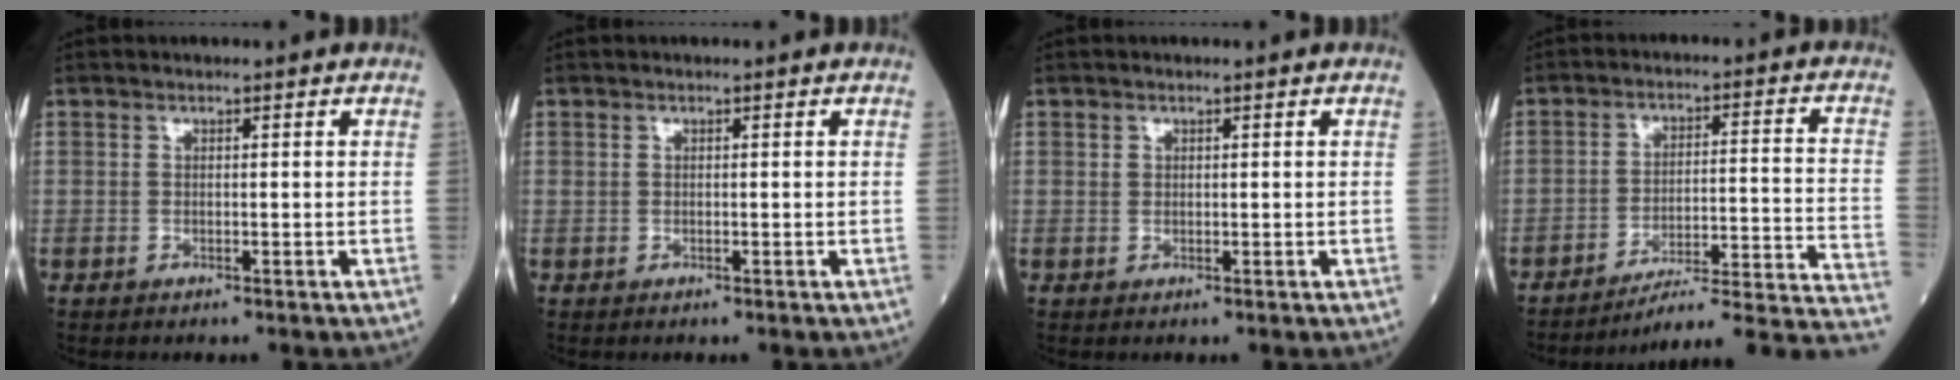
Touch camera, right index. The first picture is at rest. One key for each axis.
{"total": 0.0}
{"total": 0.5, "fx": 0.3, "fy": 0.4, "fz": 0.1, "tx": 0.005, "ty": 0.001, "tz": 0.002}
{"total": 17.8, "fx": -16.1, "fy": -1.2, "fz": 7.7, "tx": -0.045, "ty": 0.017, "tz": -0.215}